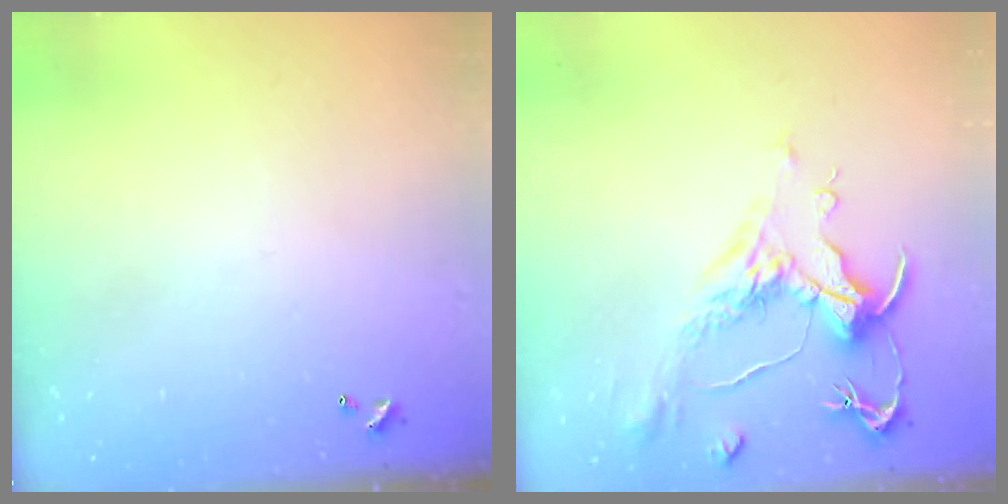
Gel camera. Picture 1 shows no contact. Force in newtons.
{"total": 1.6, "press": 0.7, "slide": 1.4}